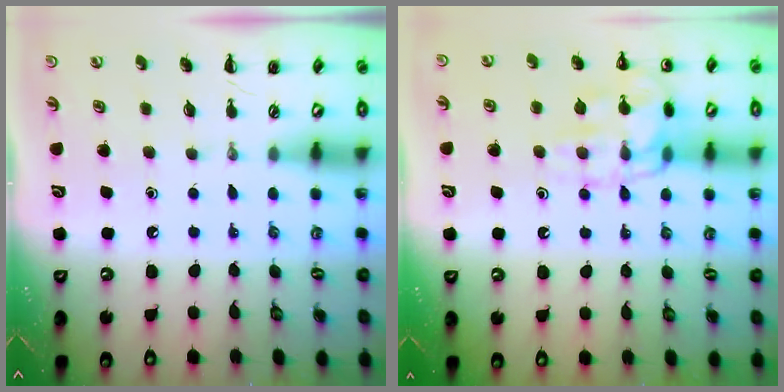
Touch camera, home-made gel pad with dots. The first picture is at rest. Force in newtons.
{"total": 13.1, "press": 13.0, "slide": 1.1}